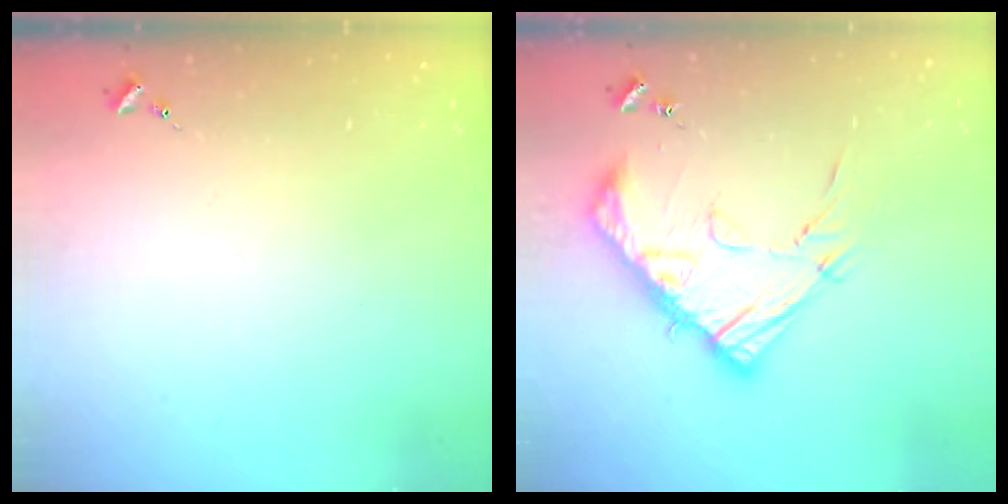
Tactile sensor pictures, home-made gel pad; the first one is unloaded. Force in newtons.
{"total": 15.9, "press": 15.9, "slide": 1.2}